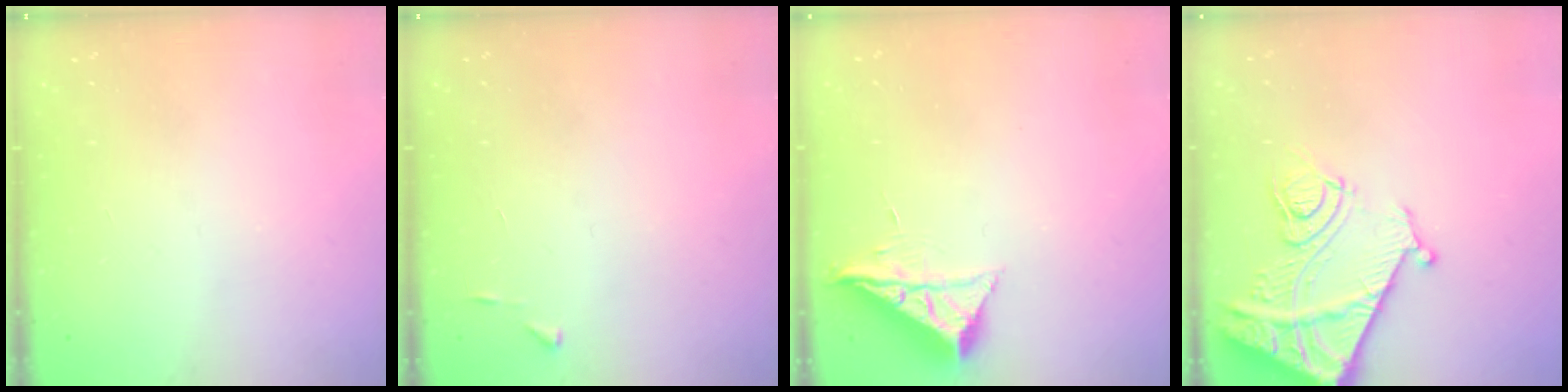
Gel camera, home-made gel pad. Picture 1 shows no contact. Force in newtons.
{"total": 2.7, "press": 2.7, "slide": 0.3}
{"total": 7.4, "press": 7.4, "slide": 0.3}
{"total": 14.7, "press": 14.6, "slide": 1.7}